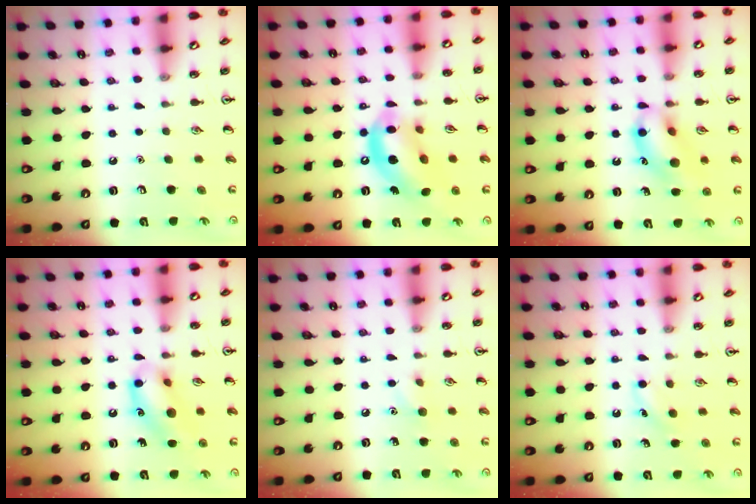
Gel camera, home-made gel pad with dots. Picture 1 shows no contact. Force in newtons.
{"total": 13.4, "press": 12.7, "slide": 4.0}
{"total": 13.5, "press": 13.2, "slide": 2.4}
{"total": 12.7, "press": 12.6, "slide": 1.9}
{"total": 5.9, "press": 5.7, "slide": 1.7}
{"total": 4.3, "press": 4.0, "slide": 1.4}